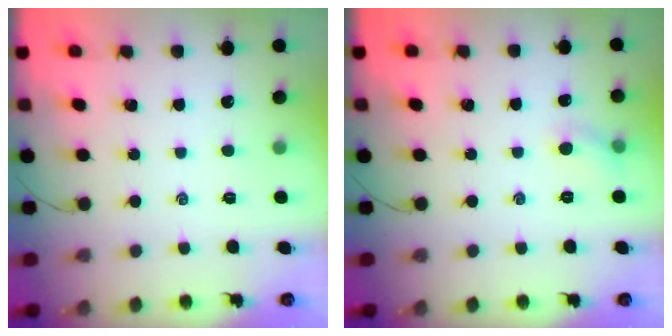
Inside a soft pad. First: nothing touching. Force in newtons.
{"total": 4.4, "press": 4.2, "slide": 1.2}